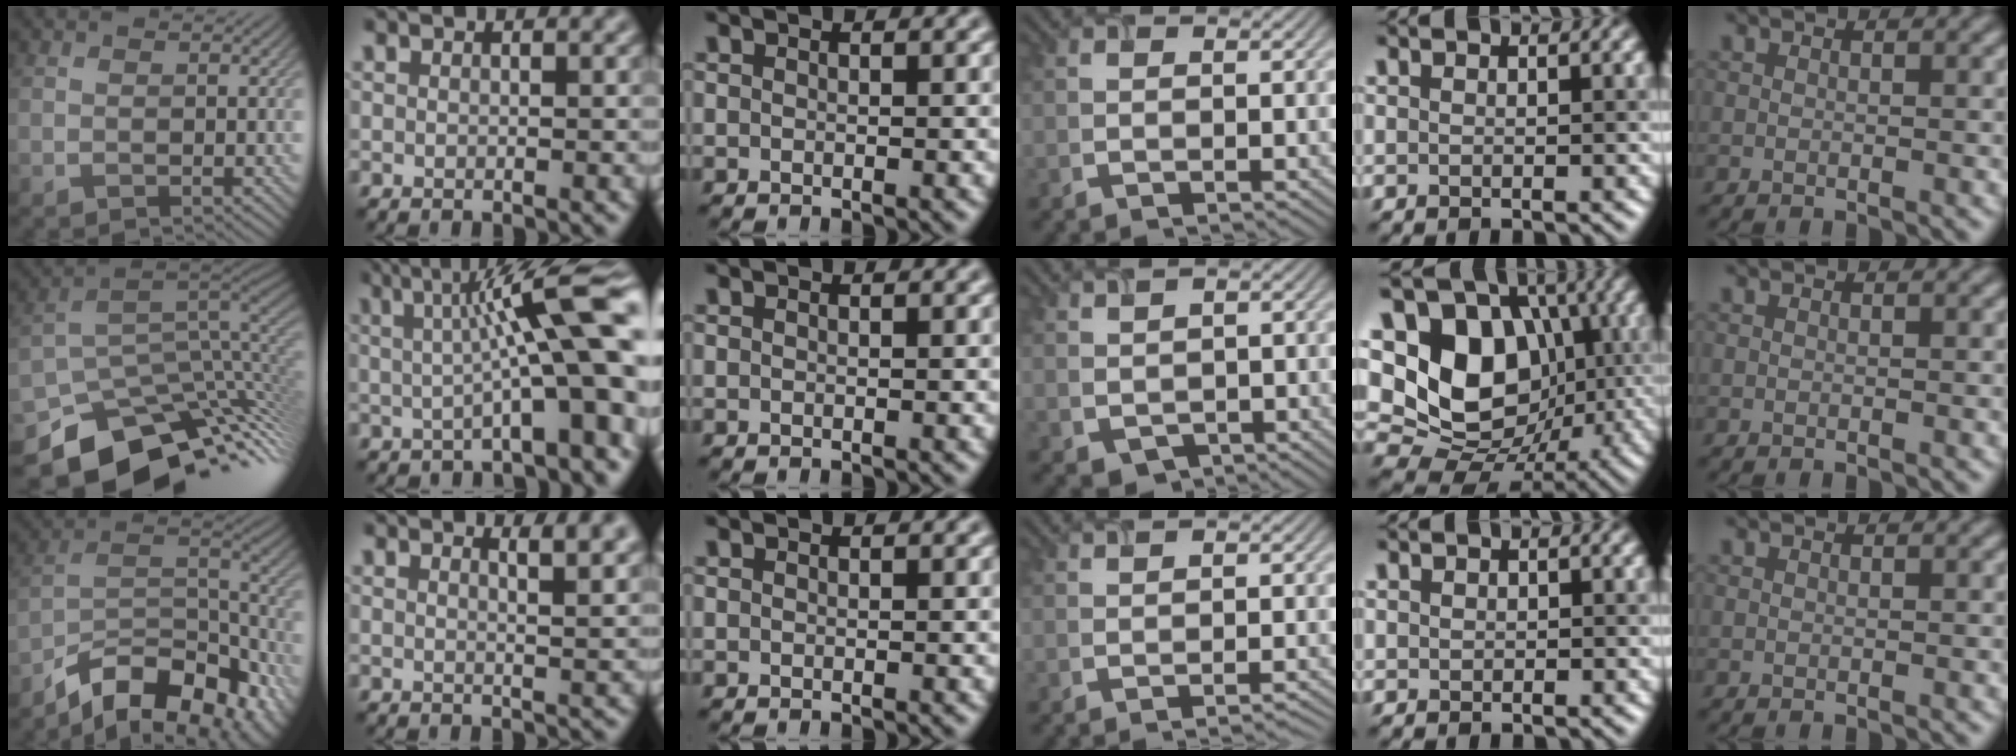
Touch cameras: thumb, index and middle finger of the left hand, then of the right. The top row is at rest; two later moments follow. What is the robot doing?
{"motion": "open", "object": "airpods case & airpods"}